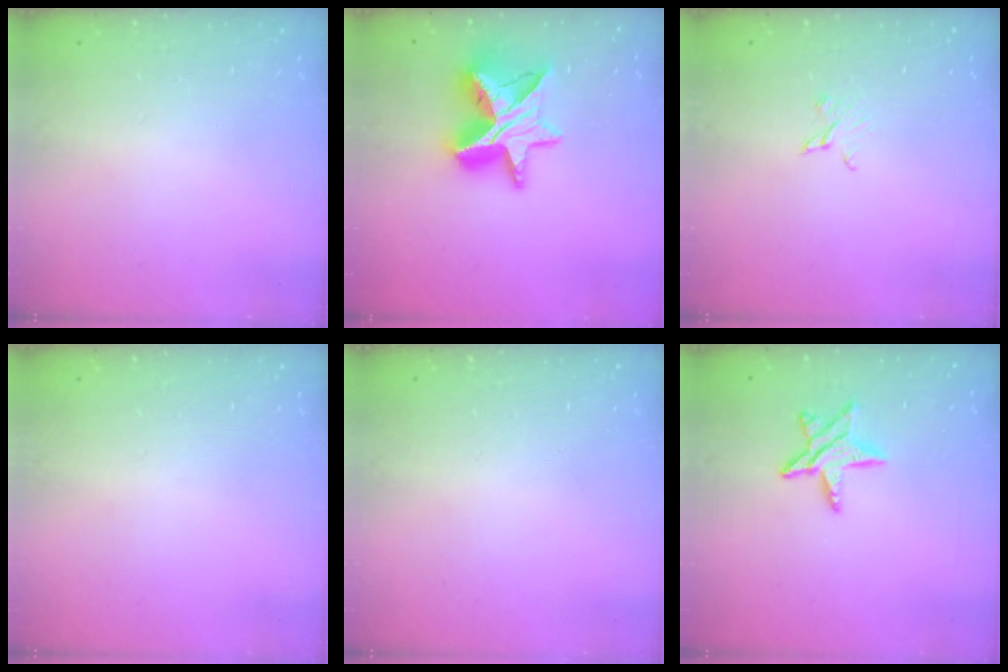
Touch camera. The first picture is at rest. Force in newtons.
{"total": 16.2, "press": 16.2, "slide": 1.0}
{"total": 2.1, "press": 2.1, "slide": 0.3}
{"total": 0.0}
{"total": 0.0}
{"total": 8.1, "press": 8.1, "slide": 0.3}